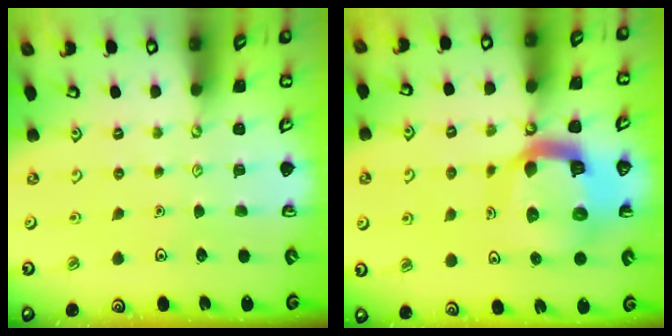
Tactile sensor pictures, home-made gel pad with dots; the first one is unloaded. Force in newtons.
{"total": 14.7, "press": 14.6, "slide": 1.7}